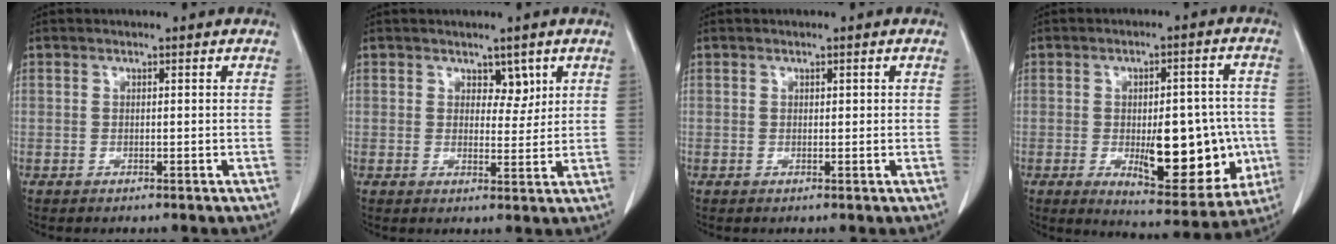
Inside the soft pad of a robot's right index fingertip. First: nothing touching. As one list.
[{"total": 3.0, "force": [1.8, 1.8, 1.7], "torque": [-0.014, -0.003, 0.028]}, {"total": 0.7, "force": [0.2, 0.3, 0.6], "torque": [-0.007, 0.000, 0.005]}, {"total": 15.7, "force": [-3.1, 5.9, 14.2], "torque": [-0.180, 0.003, -0.028]}]